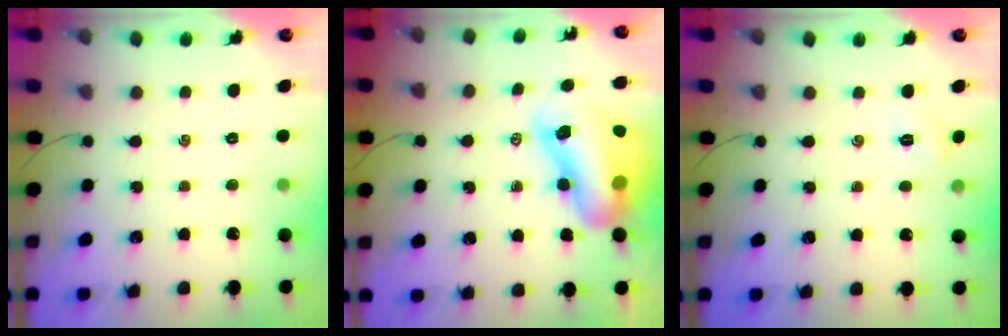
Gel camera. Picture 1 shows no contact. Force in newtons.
{"total": 16.0, "press": 15.4, "slide": 4.4}
{"total": 2.8, "press": 2.7, "slide": 0.8}